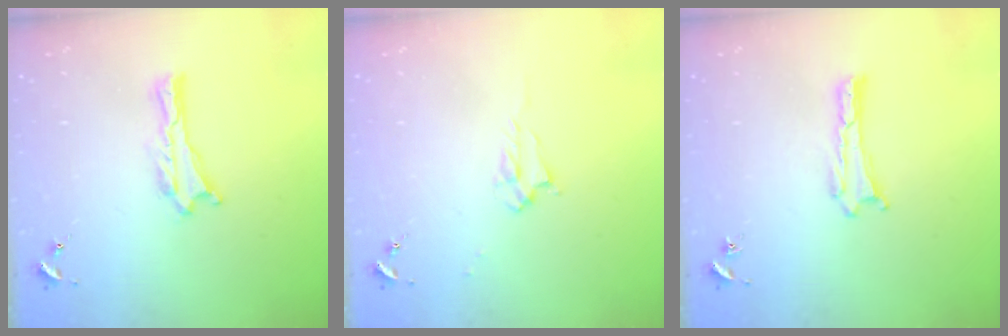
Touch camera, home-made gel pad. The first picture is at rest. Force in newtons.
{"total": 1.7, "press": 1.6, "slide": 0.2}
{"total": 0.0}